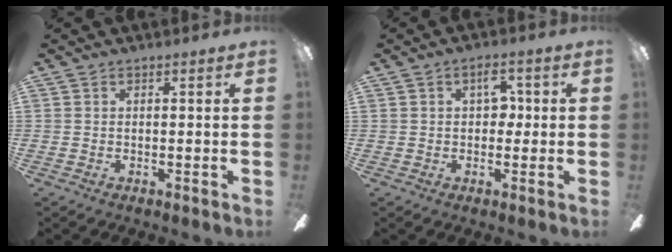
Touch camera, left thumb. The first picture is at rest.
{"total": 5.5, "force": [1.4, 3.4, 4.1], "torque": [-0.044, -0.001, 0.015]}